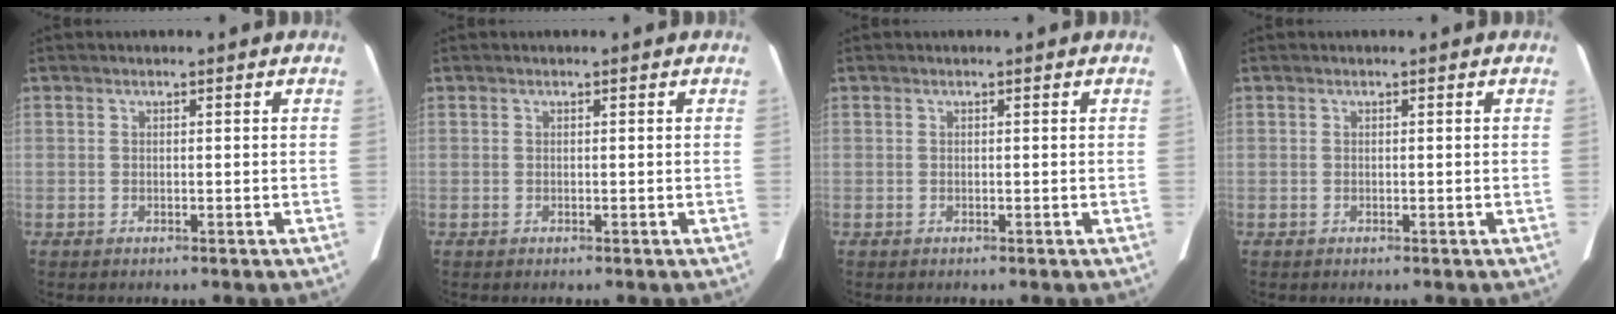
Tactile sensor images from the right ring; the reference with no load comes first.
{"total": 0.0}
{"total": 0.0}
{"total": 0.0}